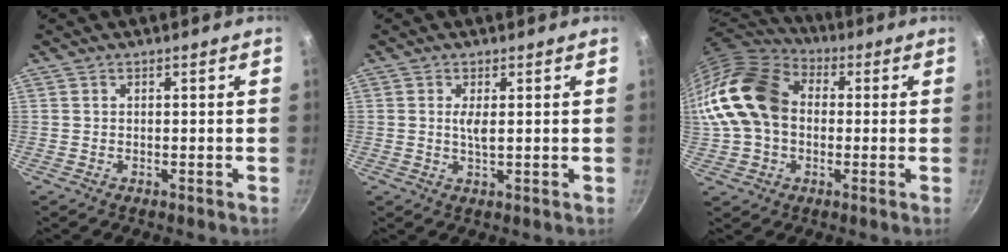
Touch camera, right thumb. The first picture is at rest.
{"total": 2.5, "force": [0.5, 0.7, 2.3], "torque": [-0.046, -0.004, 0.010]}
{"total": 20.3, "force": [1.0, 15.0, 13.7], "torque": [-0.264, 0.043, 0.010]}